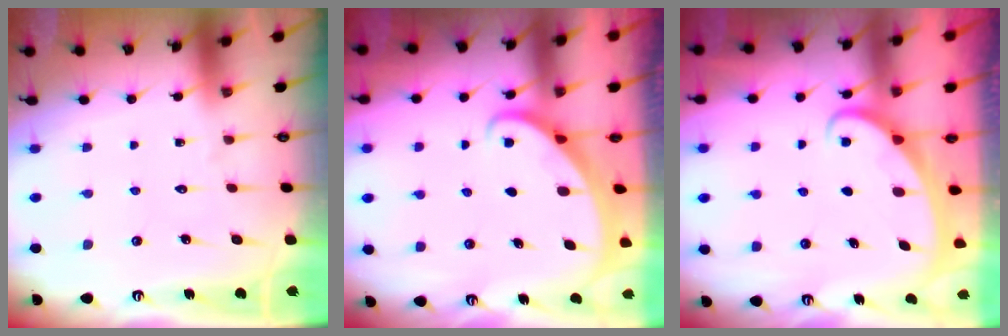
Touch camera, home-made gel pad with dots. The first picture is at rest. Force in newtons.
{"total": 1.7, "press": 1.6, "slide": 0.0}
{"total": 2.3, "press": 2.3, "slide": 0.3}